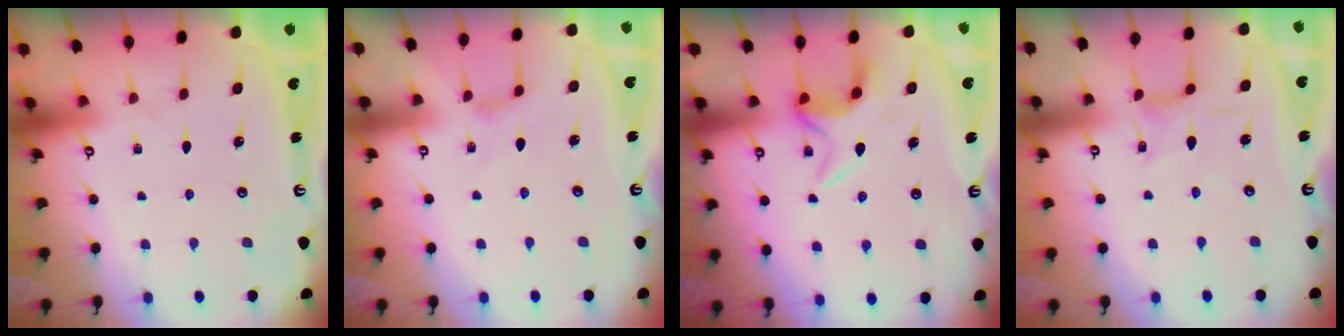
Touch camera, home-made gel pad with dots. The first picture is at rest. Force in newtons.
{"total": 2.3, "press": 2.2, "slide": 0.5}
{"total": 6.1, "press": 5.9, "slide": 1.6}
{"total": 2.3, "press": 2.3, "slide": 0.5}